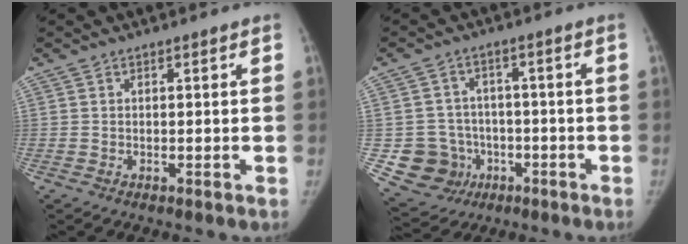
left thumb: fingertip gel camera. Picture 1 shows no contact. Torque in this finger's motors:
{"motor_torque": [-0.20, -0.08, 0.77, -0.01, 0.00]}